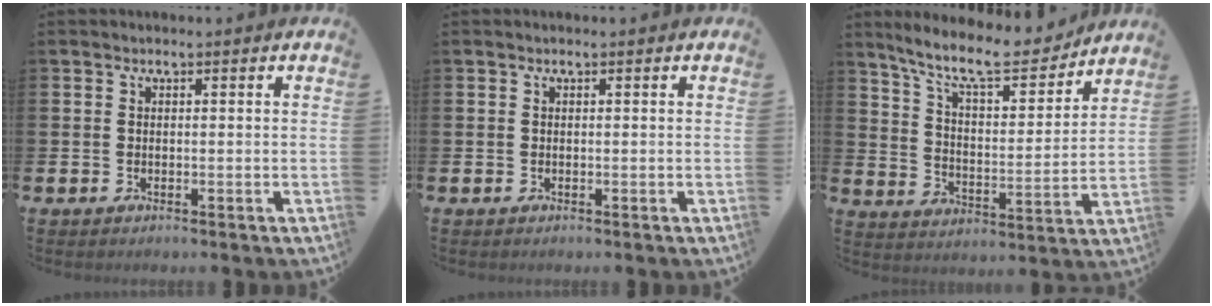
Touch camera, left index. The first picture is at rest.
{"total": 0.0}
{"total": 10.5, "force": [9.2, 2.4, 4.4], "torque": [-0.107, -0.061, 0.156]}